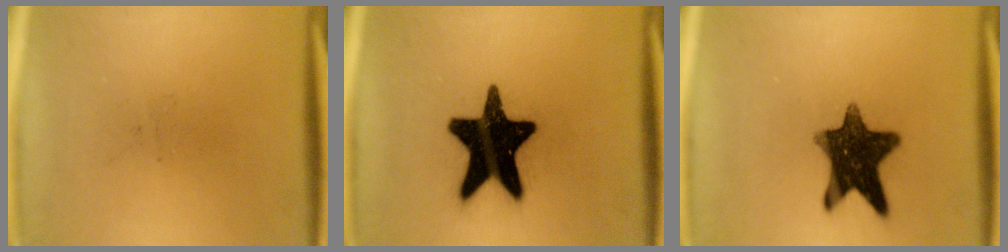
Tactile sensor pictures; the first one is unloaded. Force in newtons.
{"total": 19.7}
{"total": 12.3}